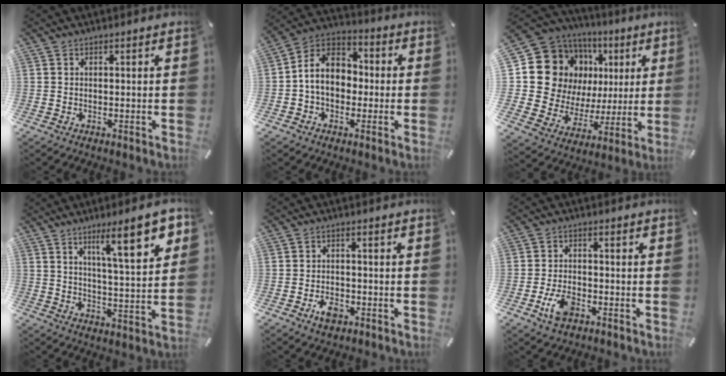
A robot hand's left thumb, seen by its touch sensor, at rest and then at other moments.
{"total": 9.6, "force": [-1.1, 8.0, 5.1], "torque": [-0.129, 0.017, -0.024]}
{"total": 17.1, "force": [6.0, 14.3, 7.1], "torque": [-0.130, -0.045, 0.133]}
{"total": 14.4, "force": [7.8, 3.2, 11.7], "torque": [-0.164, -0.037, 0.116]}
{"total": 4.4, "force": [-2.2, 2.9, 2.5], "torque": [-0.054, 0.007, -0.041]}
{"total": 6.1, "force": [-2.8, 3.6, 4.1], "torque": [-0.097, 0.007, -0.055]}